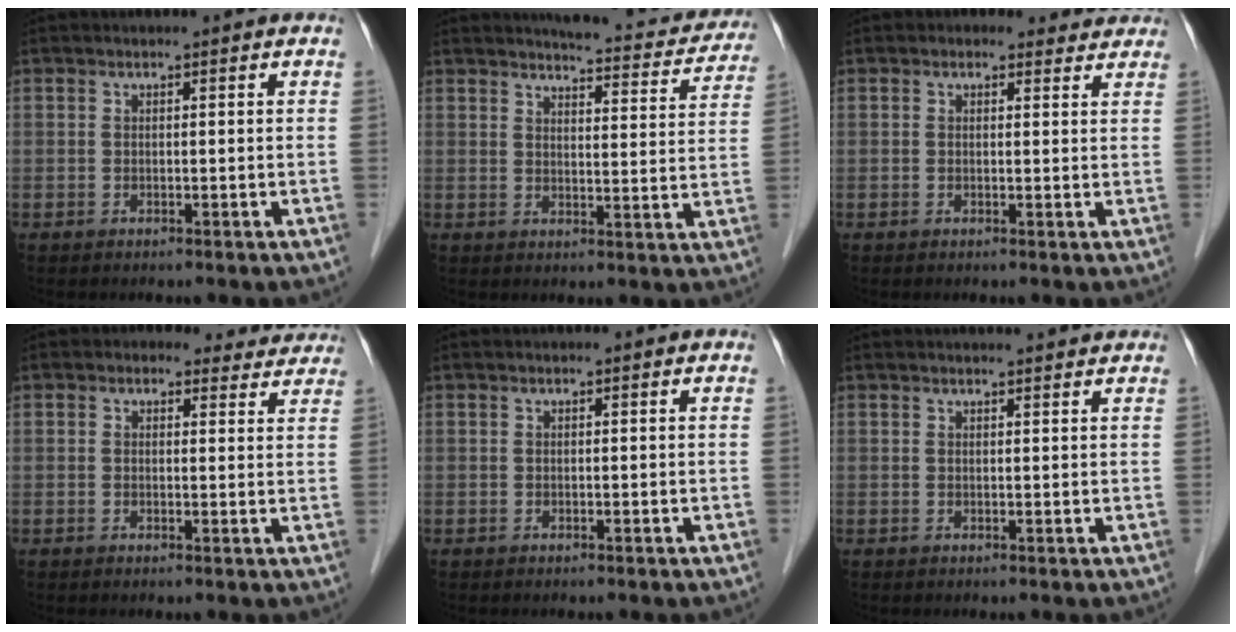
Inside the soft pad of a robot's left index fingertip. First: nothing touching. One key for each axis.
{"total": 12.8, "fx": 12.2, "fy": 2.6, "fz": 3.1, "tx": -0.017, "ty": -0.026, "tz": 0.126}
{"total": 3.0, "fx": 2.4, "fy": 1.8, "fz": 0.2, "tx": 0.007, "ty": 0.005, "tz": 0.016}
{"total": 6.1, "fx": 5.4, "fy": 2.9, "fz": 0.1, "tx": 0.024, "ty": 0.003, "tz": 0.041}
{"total": 0.0}
{"total": 3.9, "fx": 3.8, "fy": 0.1, "fz": 0.9, "tx": -0.014, "ty": 0.013, "tz": 0.043}